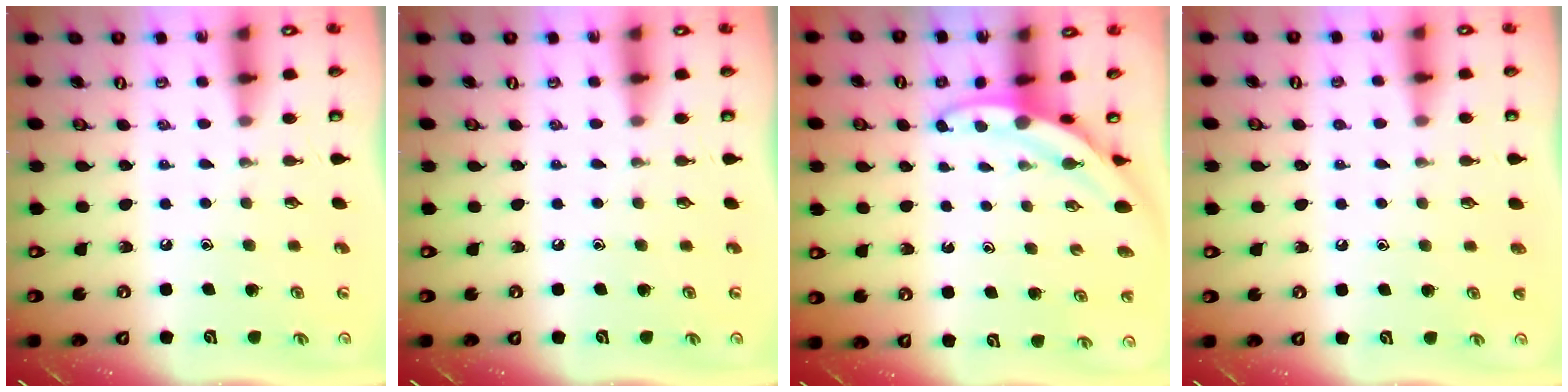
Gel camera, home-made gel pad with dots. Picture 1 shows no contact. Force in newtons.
{"total": 0.0}
{"total": 4.0, "press": 4.0, "slide": 0.2}
{"total": 1.1, "press": 1.1, "slide": 0.3}